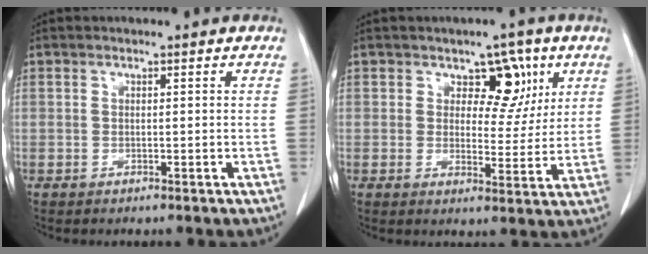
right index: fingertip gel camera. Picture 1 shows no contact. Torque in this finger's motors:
{"motor_torque": [0.11, 0.17, 0.02, 0.03]}